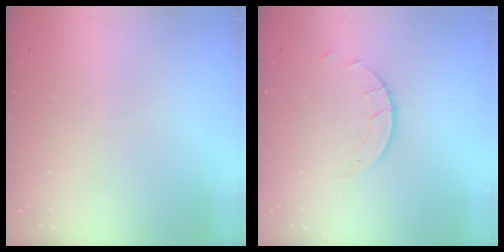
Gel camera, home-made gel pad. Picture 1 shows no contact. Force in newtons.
{"total": 3.8, "press": 3.8, "slide": 0.3}